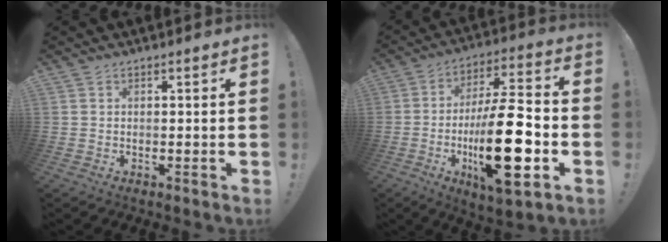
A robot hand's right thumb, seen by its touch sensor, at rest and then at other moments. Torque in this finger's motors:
{"motor_torque": [2.87, 2.14, 2.22, -0.56, 0.81]}